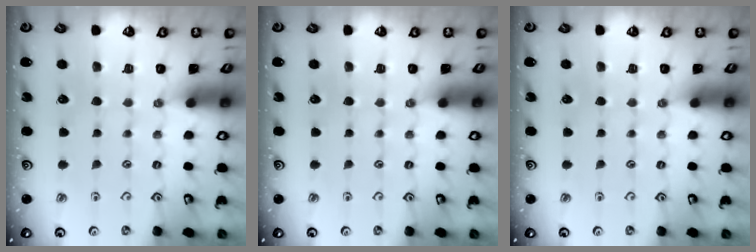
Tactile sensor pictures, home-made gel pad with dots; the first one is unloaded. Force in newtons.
{"total": 0.0}
{"total": 0.0}